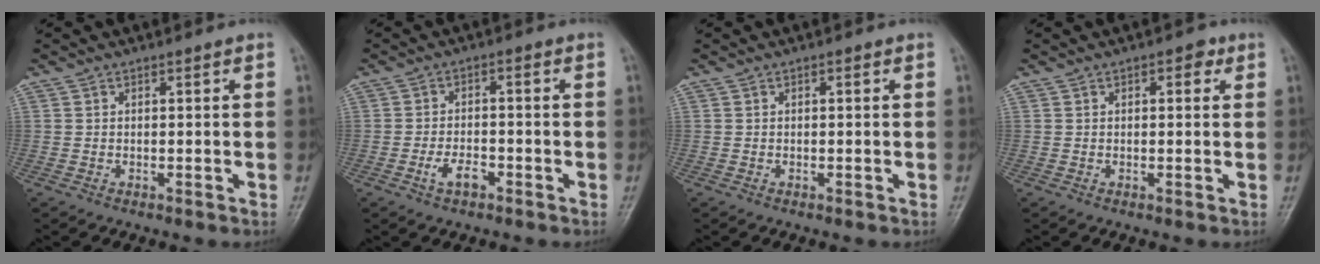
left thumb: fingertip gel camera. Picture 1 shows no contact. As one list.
[{"total": 4.1, "force": [-2.2, 2.1, 2.7], "torque": [-0.047, 0.020, -0.041]}, {"total": 0.0}, {"total": 2.3, "force": [1.0, 1.4, 1.7], "torque": [-0.008, 0.004, 0.007]}]